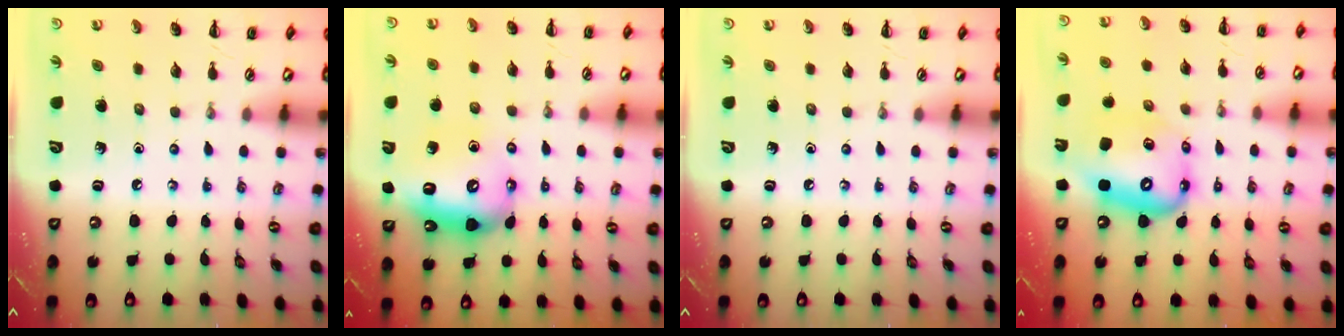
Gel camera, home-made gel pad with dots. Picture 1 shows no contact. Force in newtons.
{"total": 10.8, "press": 10.7, "slide": 1.3}
{"total": 0.0}
{"total": 12.4, "press": 11.9, "slide": 3.3}